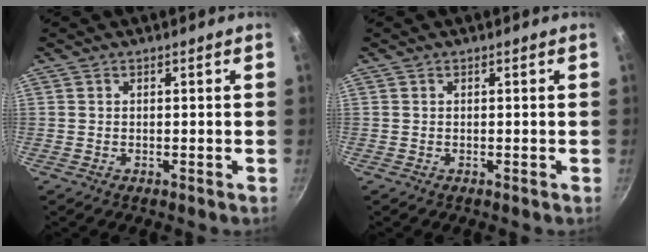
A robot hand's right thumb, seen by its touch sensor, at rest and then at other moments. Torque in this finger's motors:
{"motor_torque": [0.00, 0.00, 0.16, 0.16, 0.00]}